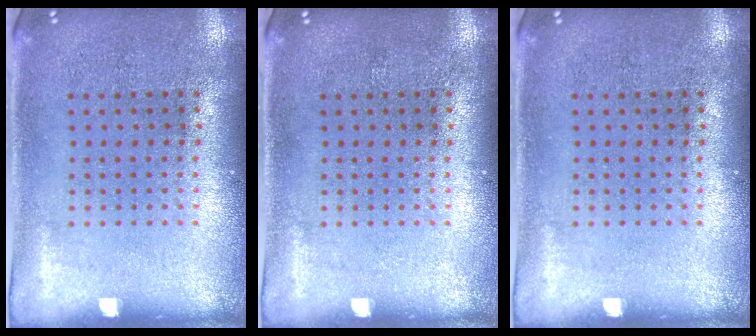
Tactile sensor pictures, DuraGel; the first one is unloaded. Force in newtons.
{"total": 0.0}
{"total": 0.0}